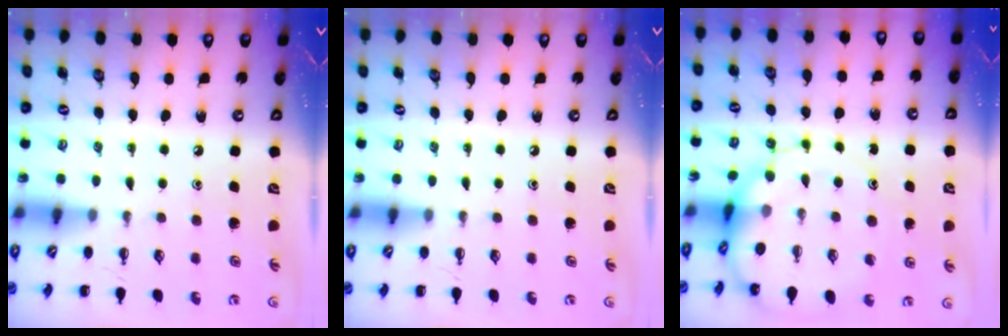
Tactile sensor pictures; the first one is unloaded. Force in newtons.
{"total": 0.0}
{"total": 11.1, "press": 10.9, "slide": 2.1}